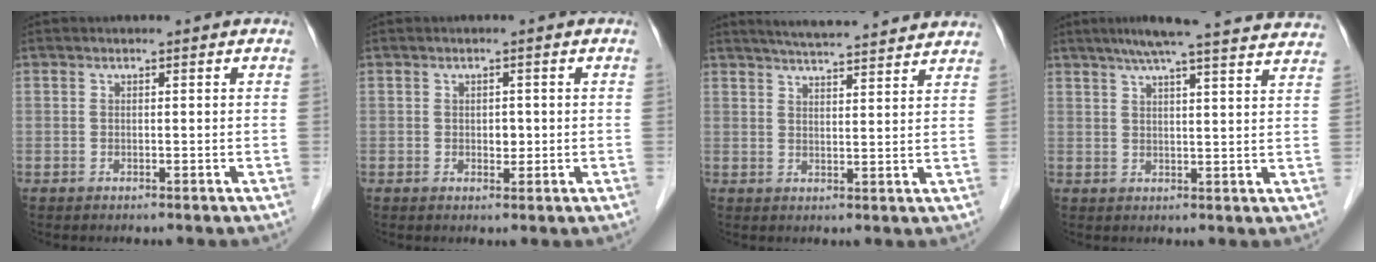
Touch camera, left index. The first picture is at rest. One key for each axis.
{"total": 1.4, "fx": 0.0, "fy": 1.0, "fz": 1.0, "tx": -0.016, "ty": 0.000, "tz": 0.002}
{"total": 13.6, "fx": 12.5, "fy": 0.7, "fz": 5.2, "tx": -0.083, "ty": 0.023, "tz": 0.162}
{"total": 20.8, "fx": 19.1, "fy": 0.3, "fz": 8.4, "tx": -0.118, "ty": 0.001, "tz": 0.232}